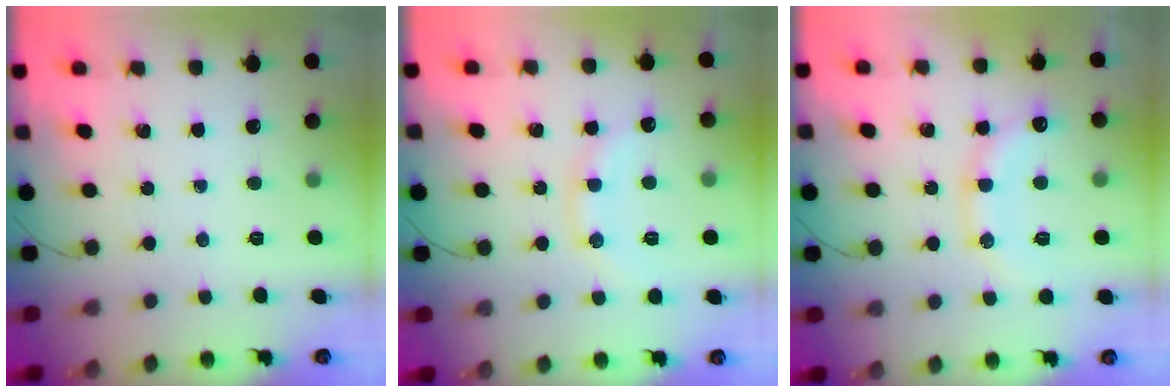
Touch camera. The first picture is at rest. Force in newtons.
{"total": 12.3, "press": 12.2, "slide": 0.8}
{"total": 14.1, "press": 14.0, "slide": 1.2}